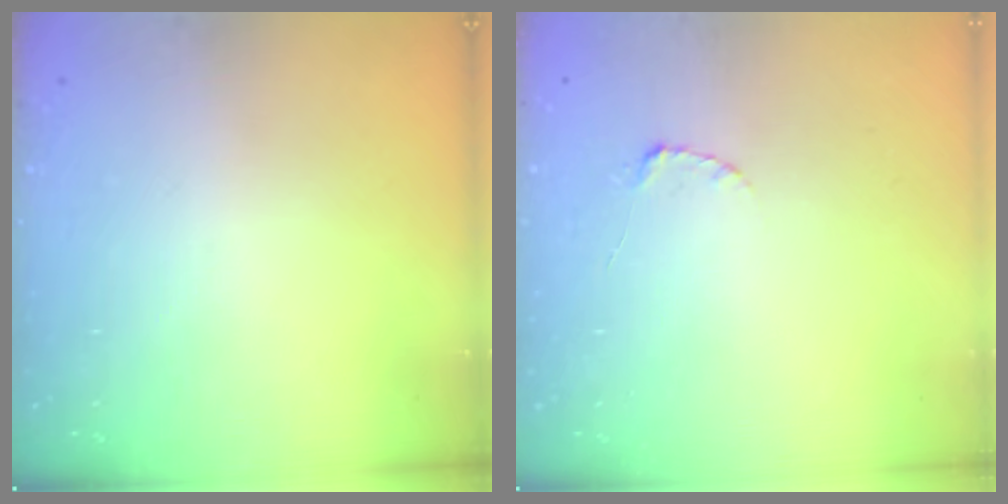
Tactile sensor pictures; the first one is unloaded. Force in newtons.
{"total": 2.2, "press": 2.2, "slide": 0.3}